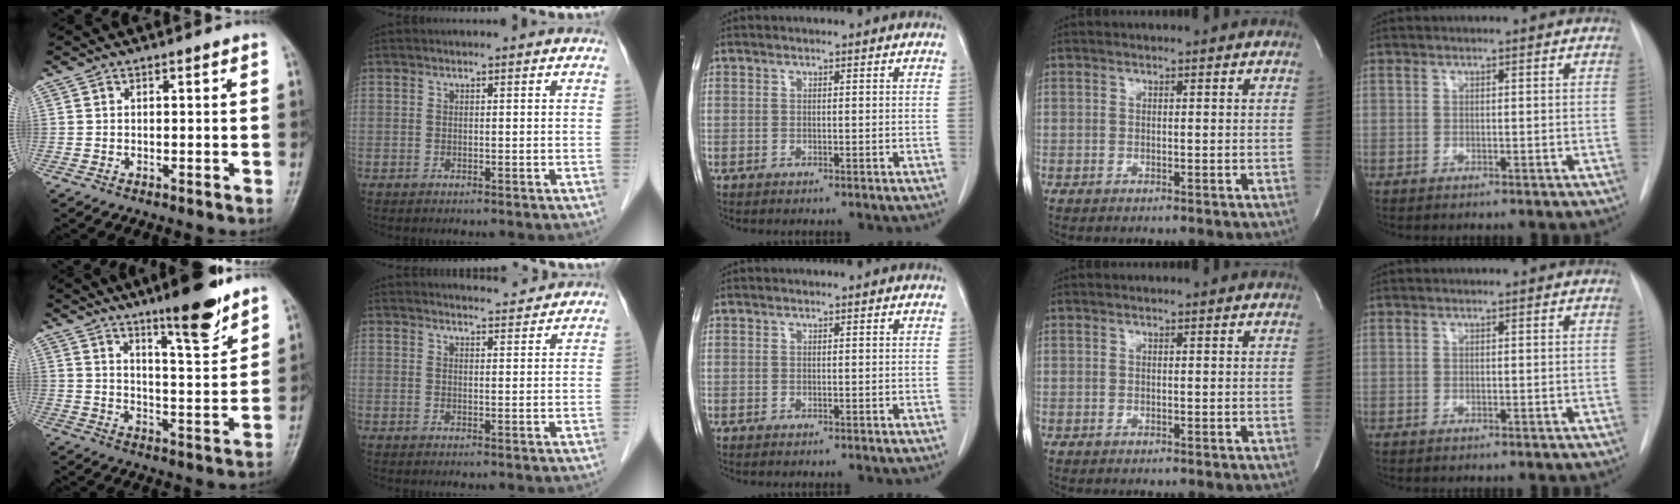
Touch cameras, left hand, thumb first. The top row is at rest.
{"thumb": {"total": 13.7, "force": [10.3, 2.3, 8.8], "torque": [-0.111, -0.074, 0.163]}, "index": {"total": 5.9, "force": [5.8, 0.2, 0.6], "torque": [-0.016, 0.005, 0.072]}}